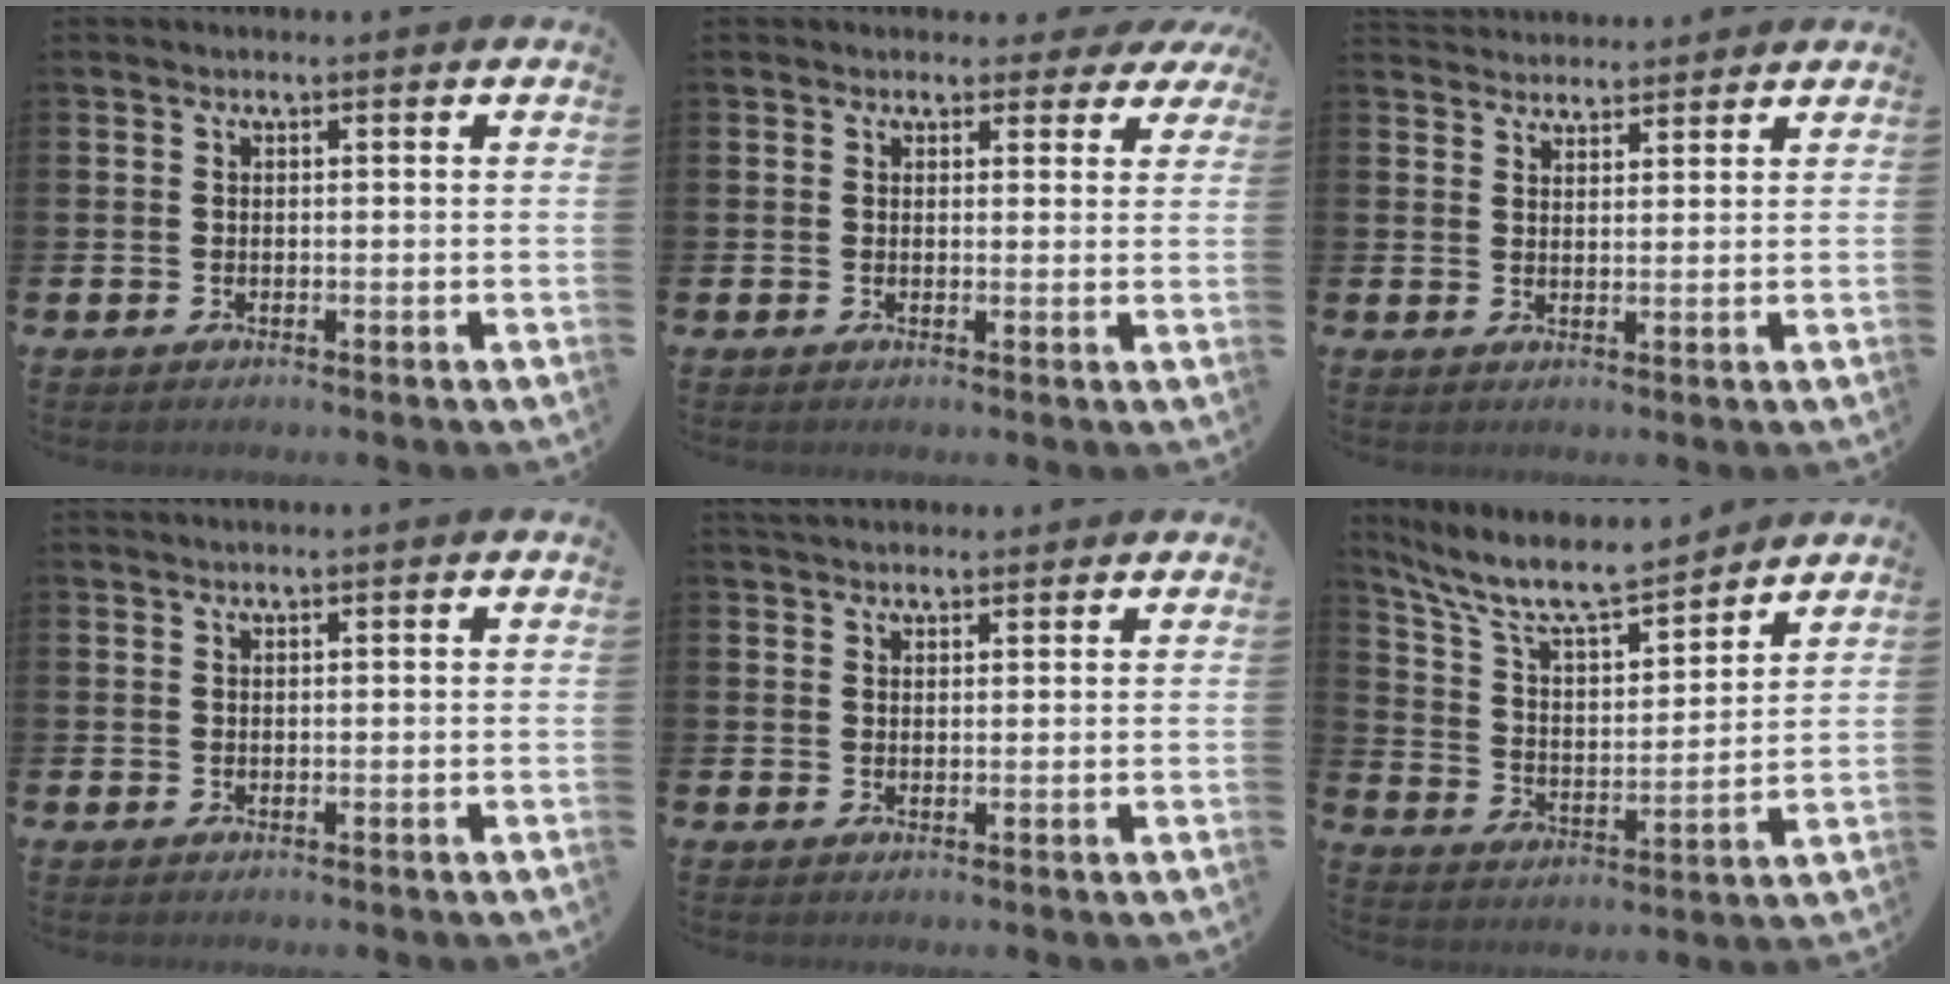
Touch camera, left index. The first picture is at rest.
{"total": 1.8, "force": [1.3, 1.2, 0.2], "torque": [0.011, -0.002, 0.018]}
{"total": 3.2, "force": [3.1, 0.5, -0.2], "torque": [-0.002, -0.015, 0.058]}
{"total": 0.6, "force": [0.5, -0.1, 0.2], "torque": [0.003, -0.002, 0.009]}
{"total": 2.7, "force": [2.5, 0.8, 0.4], "torque": [-0.003, -0.007, 0.044]}
{"total": 9.6, "force": [8.7, 1.8, 3.5], "torque": [-0.107, -0.055, 0.152]}